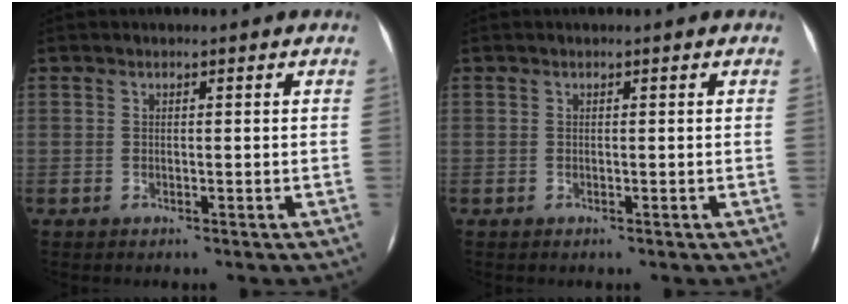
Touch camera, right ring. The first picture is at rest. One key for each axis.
{"total": 0.0}